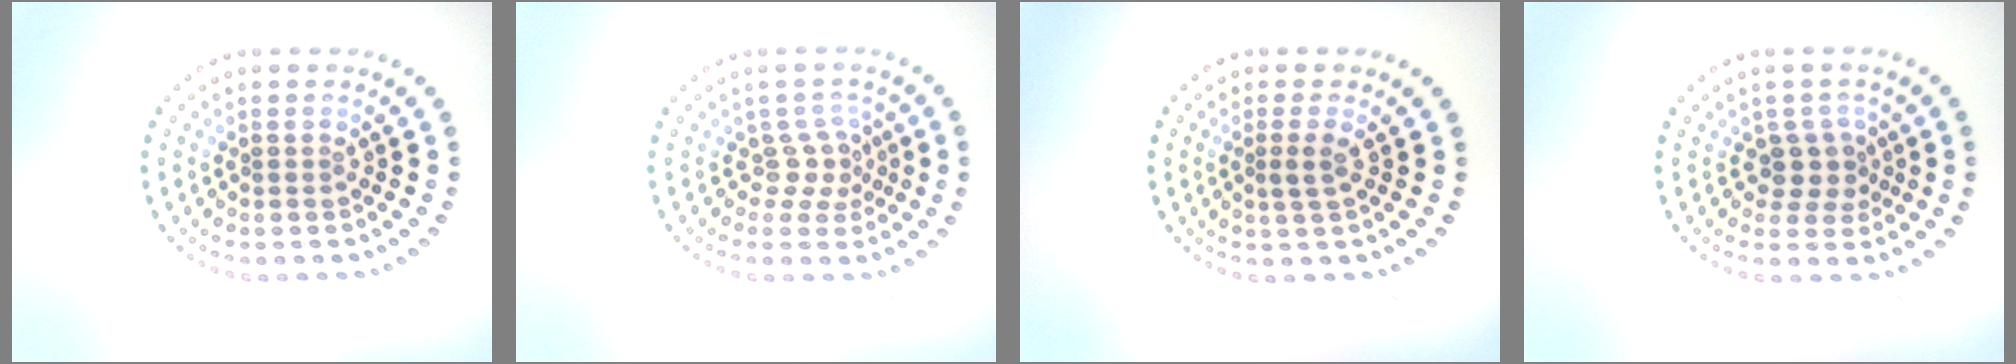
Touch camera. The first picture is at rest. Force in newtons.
{"total": 2.2, "press": 1.5, "slide": 1.5}
{"total": 1.3, "press": 1.0, "slide": 0.8}
{"total": 2.6, "press": 2.0, "slide": 1.6}